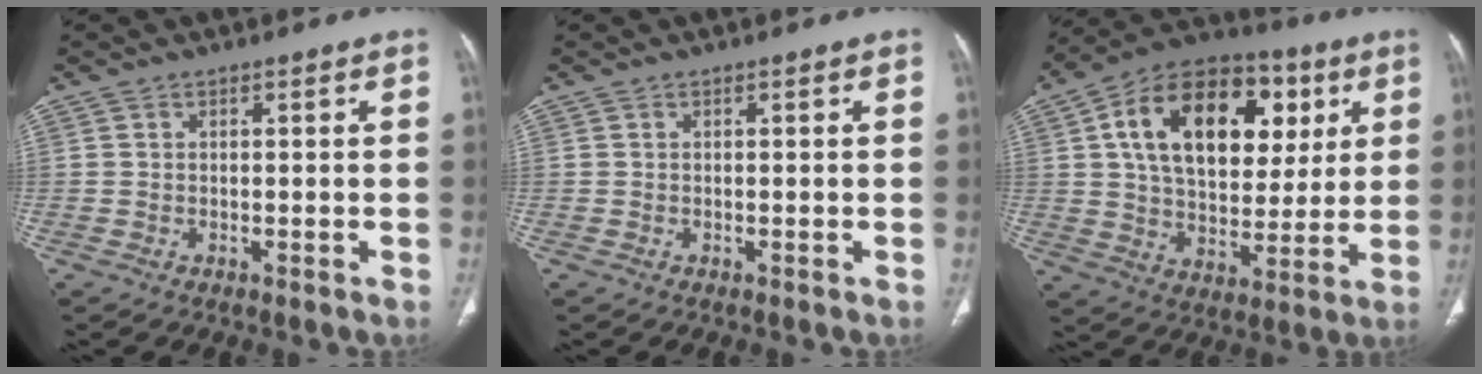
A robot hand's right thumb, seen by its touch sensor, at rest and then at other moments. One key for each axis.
{"total": 0.0}
{"total": 24.2, "fx": 7.2, "fy": 15.0, "fz": 17.6, "tx": -0.257, "ty": 0.002, "tz": 0.111}